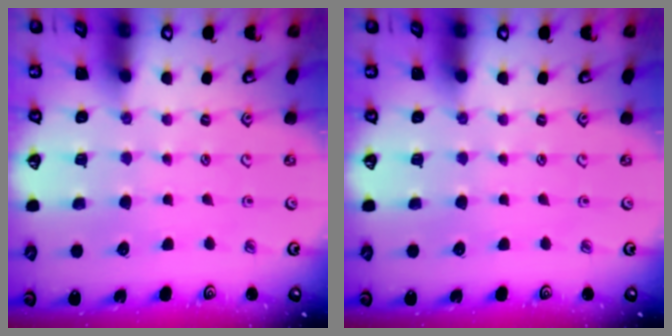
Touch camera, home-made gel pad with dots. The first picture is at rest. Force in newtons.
{"total": 0.0}